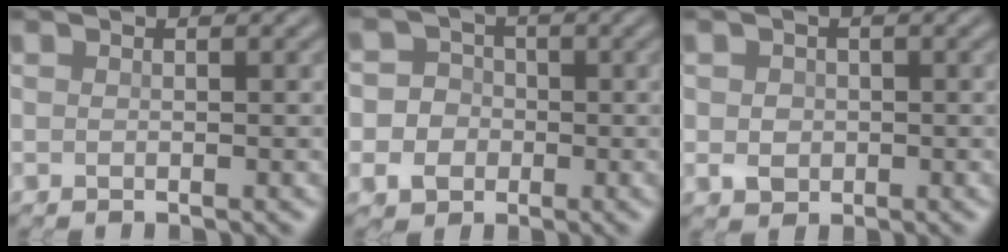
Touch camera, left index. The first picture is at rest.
{"total": 7.4, "force": [-1.7, 7.0, 1.8], "torque": [-0.040, 0.012, -0.062]}
{"total": 2.2, "force": [-0.2, 1.8, 1.1], "torque": [-0.018, 0.000, -0.007]}